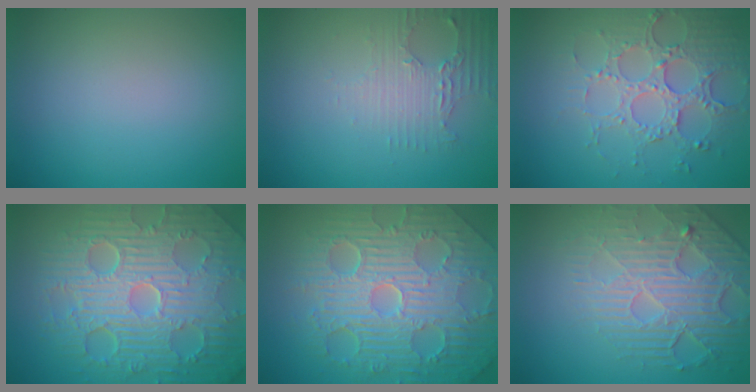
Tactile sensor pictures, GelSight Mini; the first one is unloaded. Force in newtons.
{"total": 2.7, "press": 2.4, "slide": 1.3}
{"total": 4.4, "press": 4.3, "slide": 0.9}
{"total": 11.6, "press": 7.5, "slide": 8.9}
{"total": 11.2, "press": 7.3, "slide": 8.5}
{"total": 5.6, "press": 4.7, "slide": 3.0}